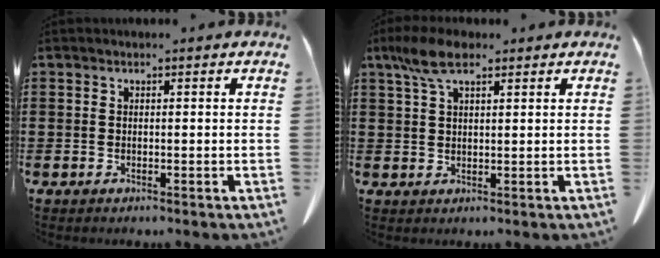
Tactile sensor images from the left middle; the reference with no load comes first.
{"total": 5.7, "force": [3.2, 2.0, 4.4], "torque": [-0.099, 0.005, 0.056]}